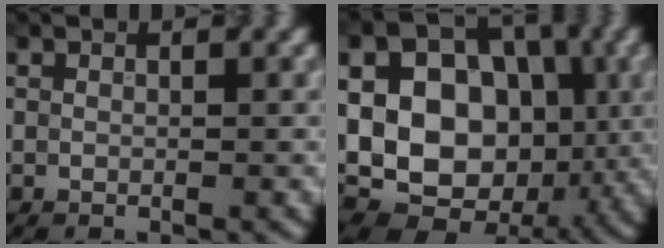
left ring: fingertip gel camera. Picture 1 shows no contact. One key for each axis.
{"total": 17.4, "fx": 1.0, "fy": 13.5, "fz": 10.9, "tx": -0.189, "ty": 0.017, "tz": 0.012}